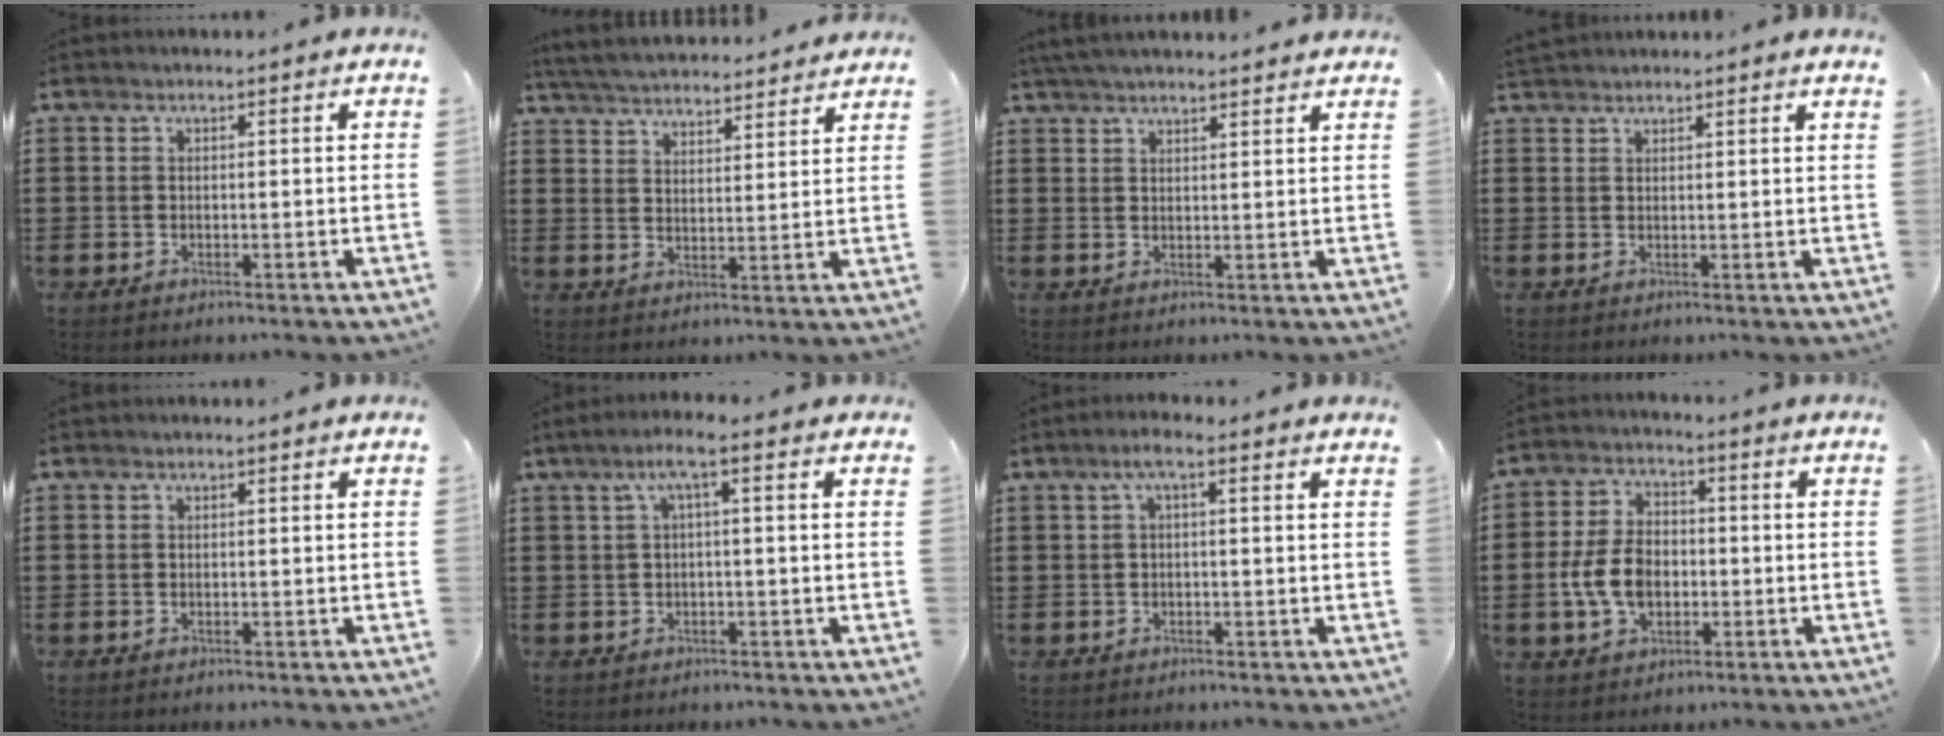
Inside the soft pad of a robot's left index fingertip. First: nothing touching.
{"total": 4.7, "force": [4.7, 0.0, 0.2], "torque": [-0.025, -0.028, 0.082]}
{"total": 3.1, "force": [3.1, -0.2, 0.6], "torque": [-0.020, -0.003, 0.058]}
{"total": 1.9, "force": [1.9, -0.3, 0.2], "torque": [-0.007, 0.001, 0.038]}
{"total": 0.0}
{"total": 3.5, "force": [0.4, 0.2, 3.5], "torque": [-0.069, 0.005, 0.002]}
{"total": 2.1, "force": [0.3, 0.1, 2.1], "torque": [-0.040, 0.002, 0.003]}
{"total": 7.7, "force": [-1.5, 5.2, 5.5], "torque": [-0.136, 0.004, -0.035]}